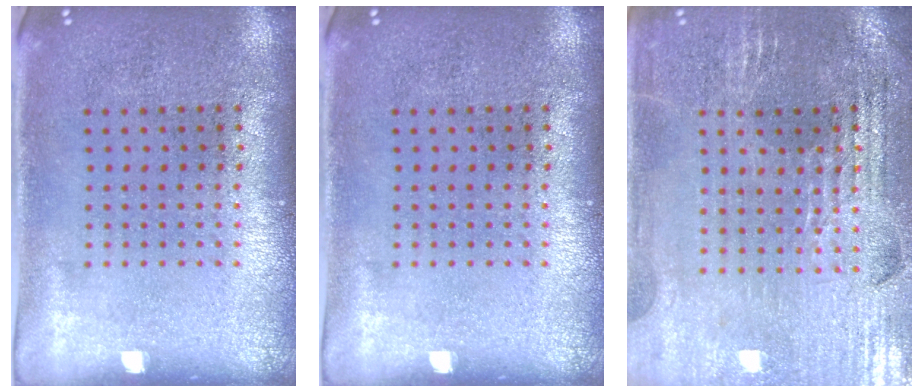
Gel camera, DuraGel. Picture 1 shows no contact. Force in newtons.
{"total": 0.0}
{"total": 2.9, "press": 2.9, "slide": 0.5}